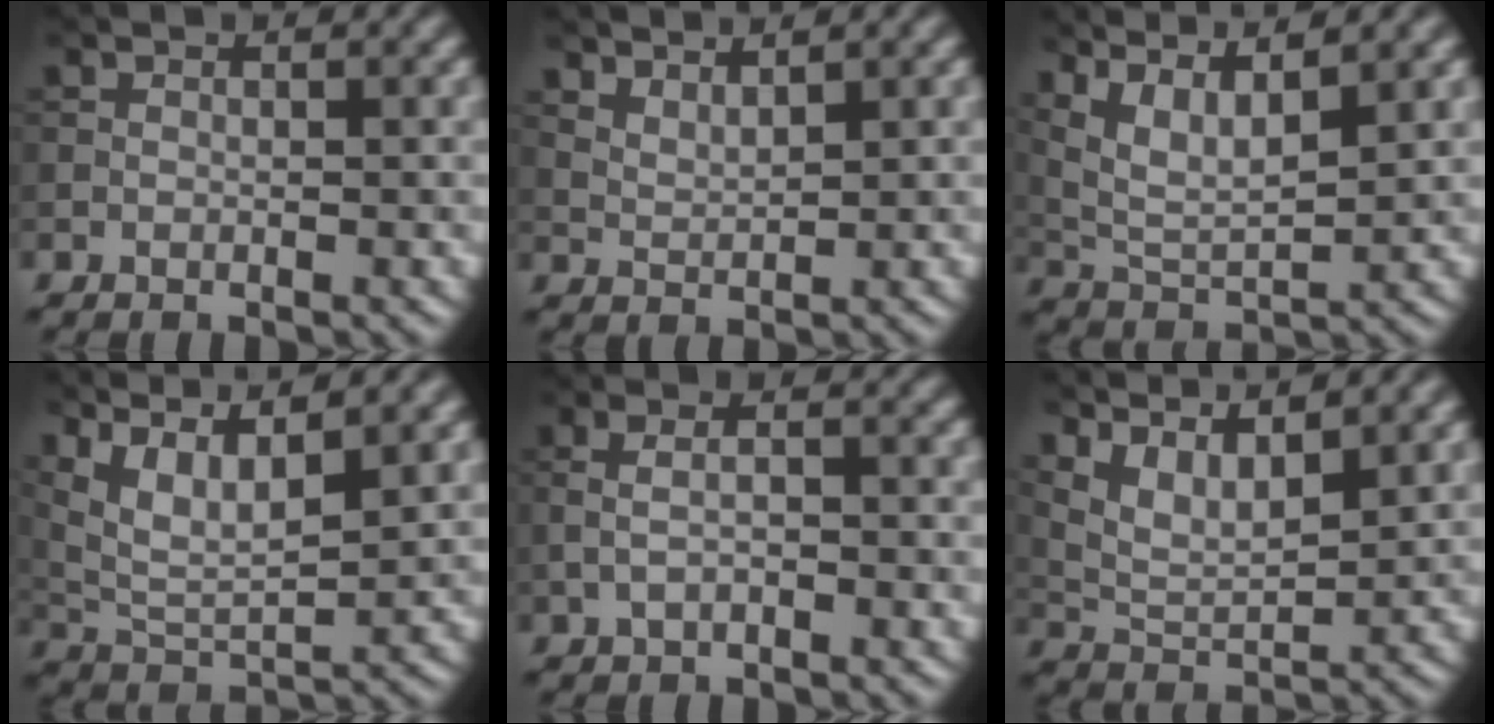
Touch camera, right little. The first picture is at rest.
{"total": 2.3, "force": [2.1, 0.4, 0.9], "torque": [-0.021, -0.002, 0.044]}
{"total": 6.7, "force": [4.2, 2.0, 4.8], "torque": [-0.094, 0.013, 0.072]}
{"total": 8.7, "force": [5.3, 2.9, 6.2], "torque": [-0.133, 0.020, 0.084]}
{"total": 2.6, "force": [-0.5, 1.1, 2.3], "torque": [-0.054, 0.002, -0.009]}
{"total": 5.6, "force": [3.9, 1.9, 3.5], "torque": [-0.079, 0.001, 0.076]}